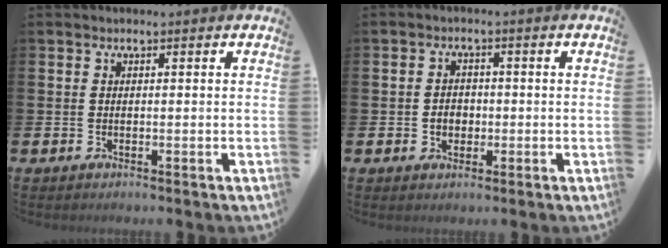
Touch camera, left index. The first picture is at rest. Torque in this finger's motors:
{"motor_torque": [0.09, -0.01, 0.04, 0.02]}